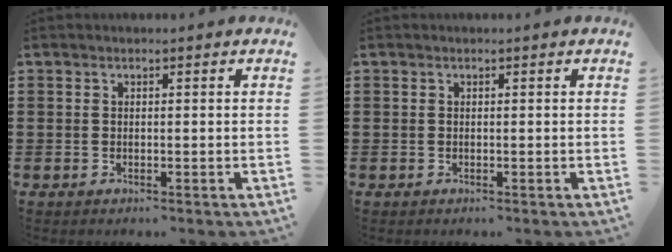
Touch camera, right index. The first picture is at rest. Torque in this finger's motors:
{"motor_torque": [-0.24, 0.91, 0.00, -0.01]}